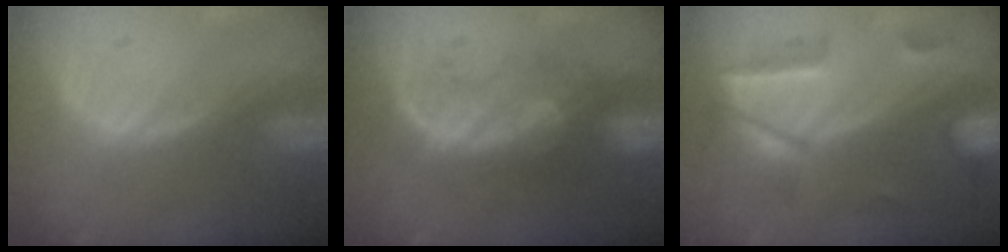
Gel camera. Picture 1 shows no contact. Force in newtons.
{"total": 7.5, "press": 7.2, "slide": 2.1}
{"total": 6.9, "press": 6.4, "slide": 2.6}